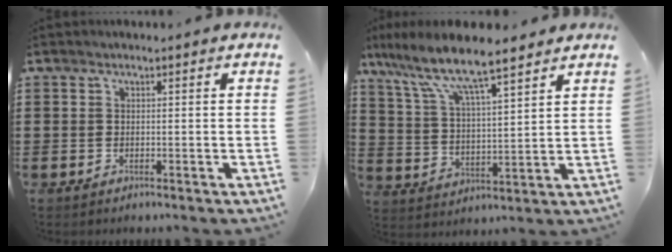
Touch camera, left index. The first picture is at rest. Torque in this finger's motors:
{"motor_torque": [2.14, 0.00, 0.47, 0.21]}